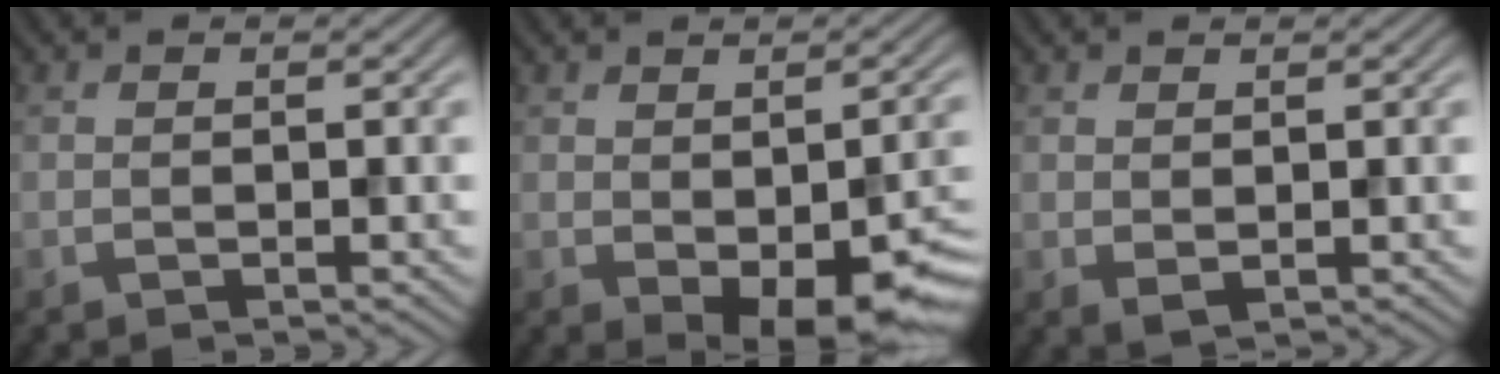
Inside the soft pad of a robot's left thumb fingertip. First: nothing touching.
{"total": 9.3, "force": [-3.4, 4.3, 7.6], "torque": [-0.105, -0.025, -0.034]}
{"total": 1.1, "force": [0.5, 0.6, 0.7], "torque": [-0.017, -0.004, 0.014]}